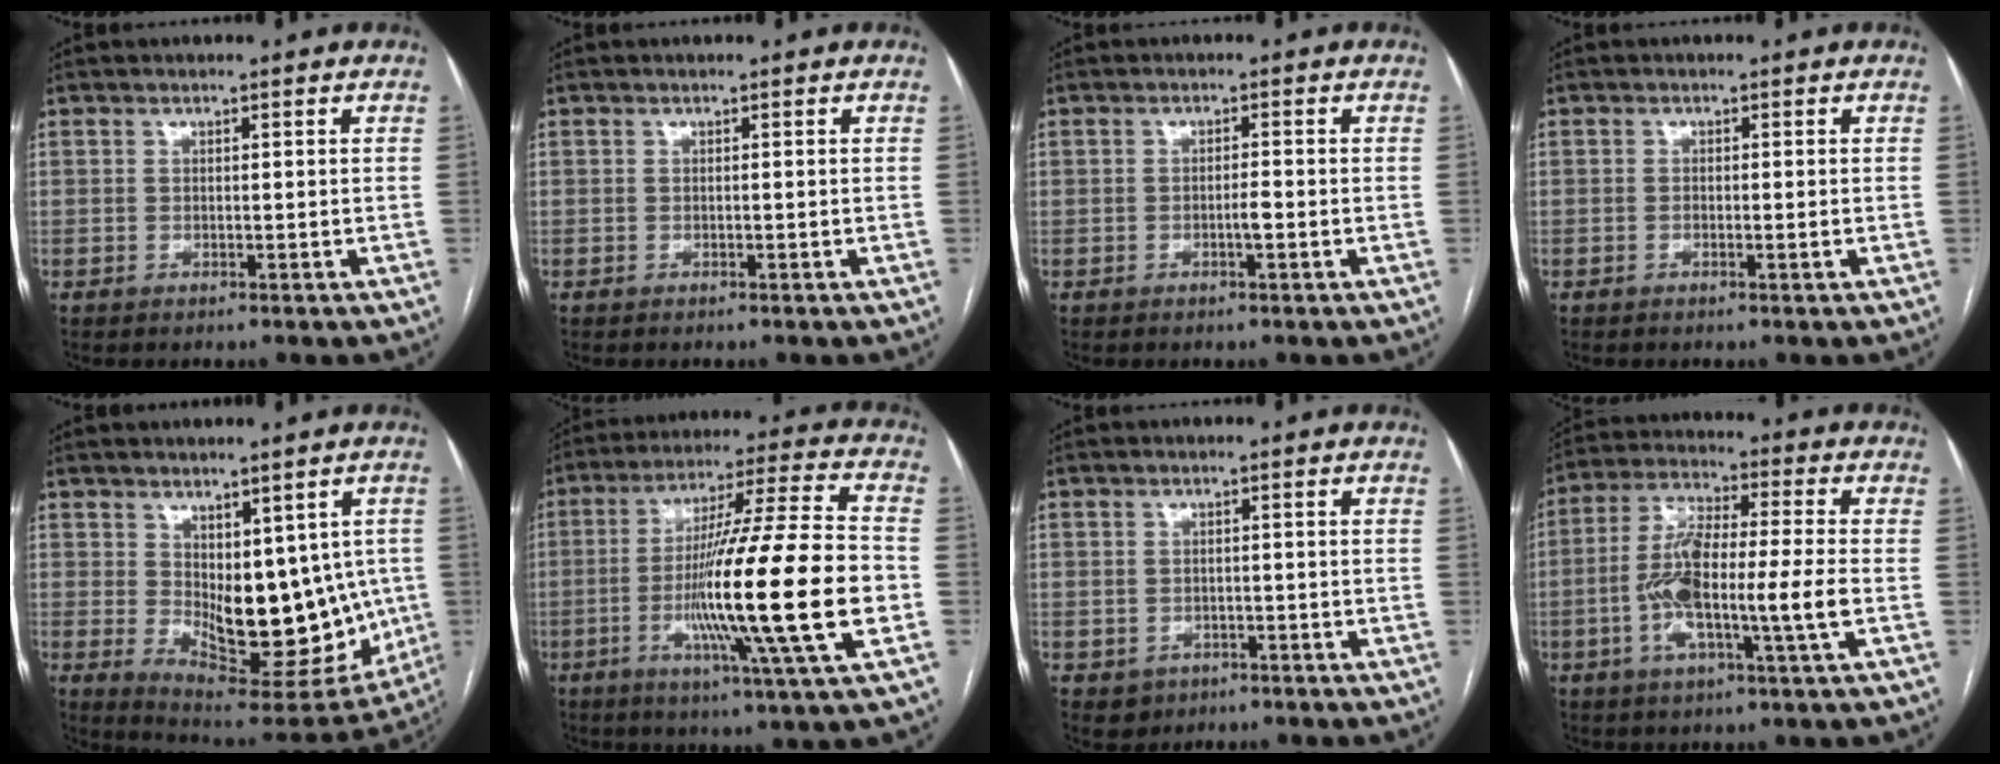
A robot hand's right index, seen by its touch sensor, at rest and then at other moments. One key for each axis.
{"total": 0.0}
{"total": 1.6, "fx": -0.4, "fy": 0.3, "fz": 1.5, "tx": -0.028, "ty": 0.001, "tz": -0.007}
{"total": 1.2, "fx": -0.2, "fy": 0.3, "fz": 1.1, "tx": -0.021, "ty": -0.001, "tz": -0.001}
{"total": 17.6, "fx": -0.9, "fy": 8.6, "fz": 15.3, "tx": -0.204, "ty": -0.014, "tz": 0.016}
{"total": 22.2, "fx": -4.6, "fy": -0.6, "fz": 21.7, "tx": -0.363, "ty": -0.016, "tz": -0.088}
{"total": 2.9, "fx": -1.3, "fy": 2.6, "fz": 0.4, "tx": -0.001, "ty": 0.006, "tz": -0.011}
{"total": 13.4, "fx": -2.7, "fy": 1.1, "fz": 13.1, "tx": -0.256, "ty": 0.005, "tz": -0.055}